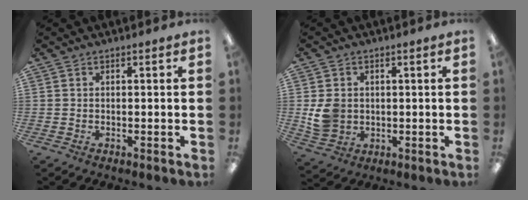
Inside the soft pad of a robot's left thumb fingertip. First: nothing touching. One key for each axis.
{"total": 6.5, "fx": 0.5, "fy": 5.8, "fz": 2.9, "tx": -0.050, "ty": 0.009, "tz": 0.013}